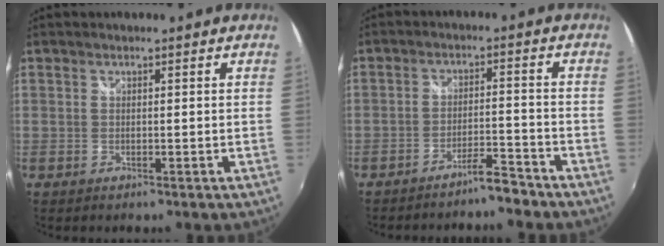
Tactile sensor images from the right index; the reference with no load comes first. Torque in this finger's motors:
{"motor_torque": [0.11, -0.12, 0.09, 0.00]}